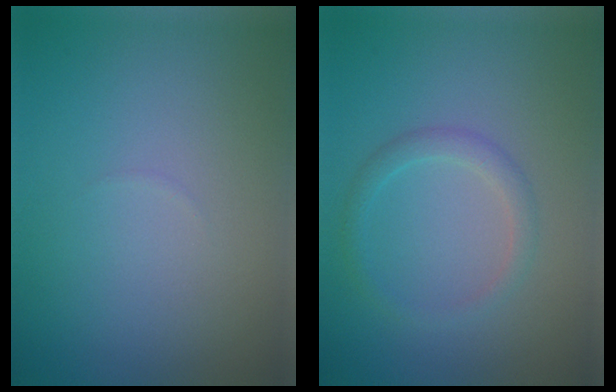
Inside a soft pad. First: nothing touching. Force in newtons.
{"total": 1.7, "press": 1.7, "slide": 0.1}